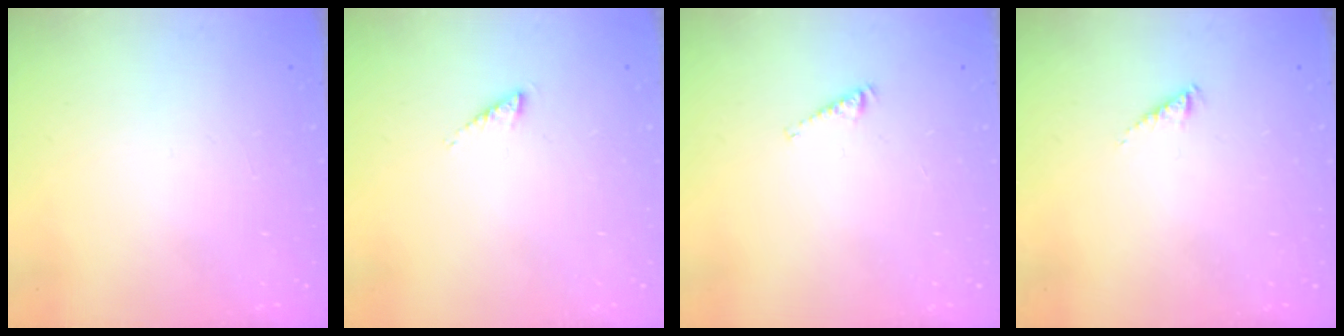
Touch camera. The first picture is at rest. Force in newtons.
{"total": 2.2, "press": 2.1, "slide": 0.4}
{"total": 2.9, "press": 2.9, "slide": 0.4}
{"total": 2.3, "press": 2.3, "slide": 0.4}